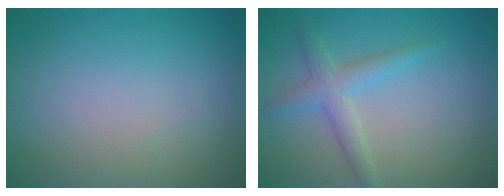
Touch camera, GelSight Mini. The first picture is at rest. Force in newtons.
{"total": 2.6, "press": 2.6, "slide": 0.0}